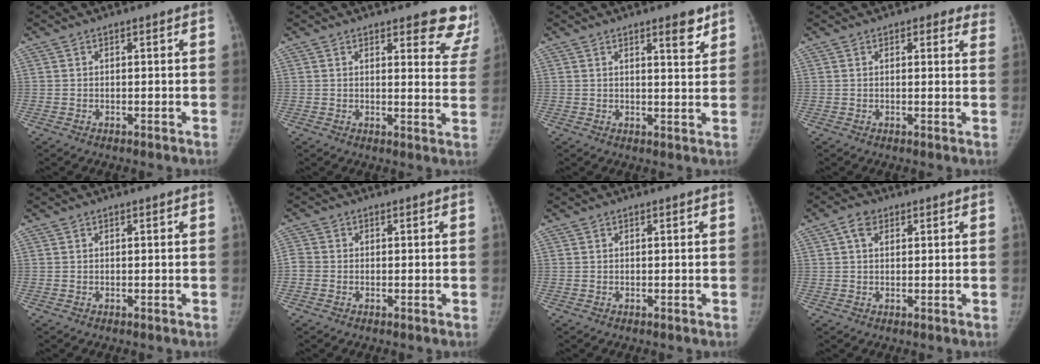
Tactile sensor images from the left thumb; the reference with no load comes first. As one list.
[{"total": 9.6, "force": [8.5, 3.2, 2.9], "torque": [0.016, -0.057, 0.069]}, {"total": 4.4, "force": [3.0, 1.2, 3.0], "torque": [-0.030, -0.022, 0.041]}, {"total": 6.3, "force": [5.1, 3.1, 2.0], "torque": [0.028, -0.013, 0.040]}, {"total": 0.0}, {"total": 2.4, "force": [-0.5, 2.0, 1.2], "torque": [-0.024, 0.001, -0.016]}, {"total": 0.0}, {"total": 3.2, "force": [1.4, 2.3, 1.8], "torque": [-0.022, 0.006, 0.022]}]